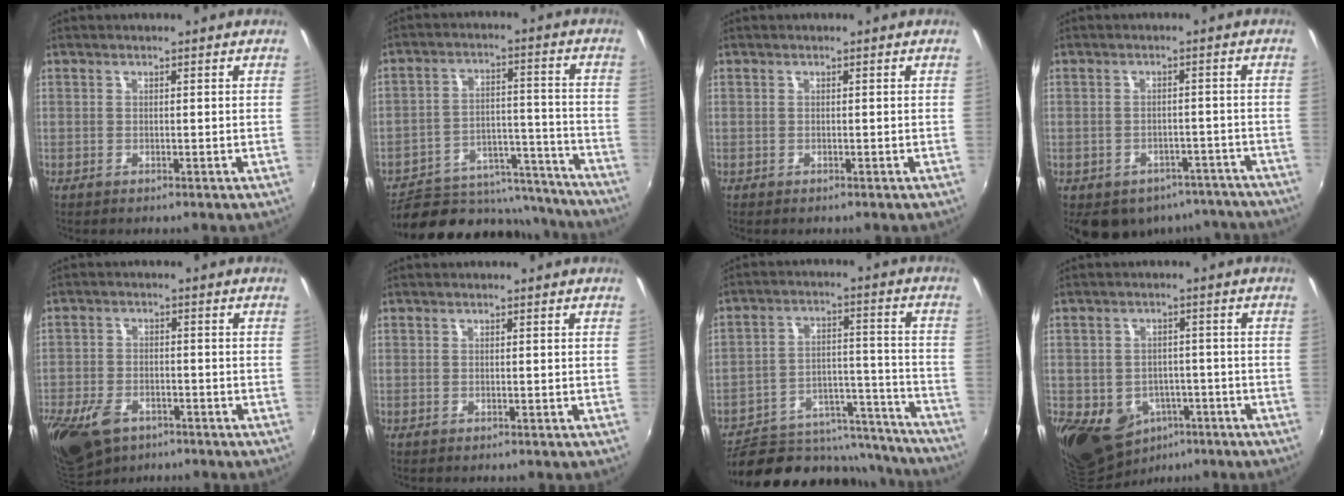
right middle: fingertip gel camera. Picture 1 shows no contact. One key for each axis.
{"total": 17.2, "fx": -14.5, "fy": 8.4, "fz": 4.0, "tx": -0.076, "ty": 0.054, "tz": -0.186}
{"total": 0.0}
{"total": 14.5, "fx": -10.7, "fy": 8.3, "fz": 5.0, "tx": -0.105, "ty": 0.007, "tz": -0.117}
{"total": 12.3, "fx": -7.6, "fy": 7.1, "fz": 6.7, "tx": -0.170, "ty": -0.027, "tz": -0.136}
{"total": 0.0}
{"total": 20.2, "fx": -17.1, "fy": 9.2, "fz": 5.8, "tx": -0.106, "ty": 0.050, "tz": -0.217}
{"total": 15.7, "fx": -6.4, "fy": 12.2, "fz": 7.4, "tx": -0.193, "ty": -0.011, "tz": -0.077}